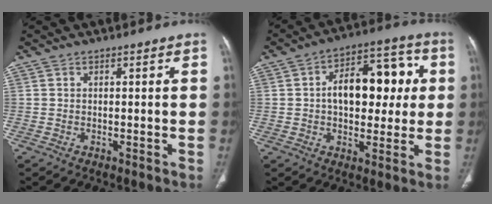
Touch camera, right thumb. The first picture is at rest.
{"total": 15.7, "force": [1.7, 9.4, 12.4], "torque": [-0.136, 0.030, 0.021]}